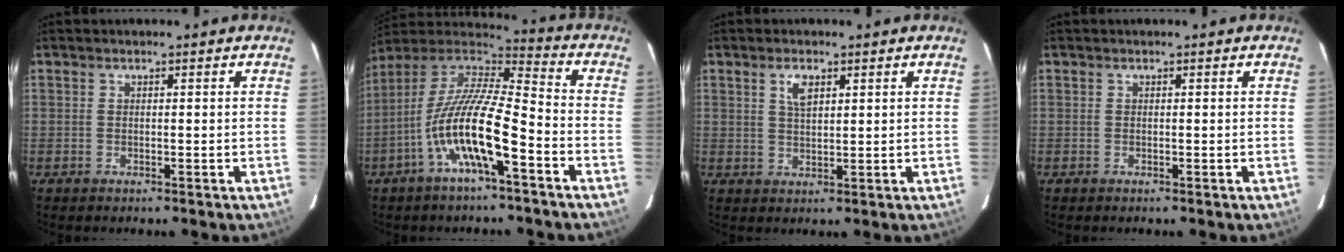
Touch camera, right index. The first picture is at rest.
{"total": 16.1, "force": [-6.6, 3.3, 14.2], "torque": [-0.263, -0.010, -0.132]}
{"total": 3.5, "force": [1.7, 1.6, 2.6], "torque": [-0.047, 0.004, 0.032]}
{"total": 0.0}